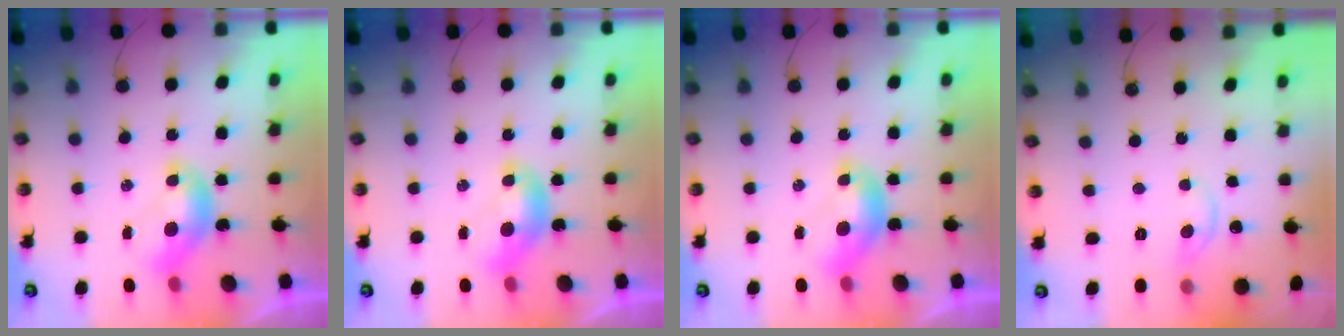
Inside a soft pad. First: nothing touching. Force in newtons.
{"total": 0.0}
{"total": 0.0}
{"total": 0.6, "press": 0.2, "slide": 0.6}